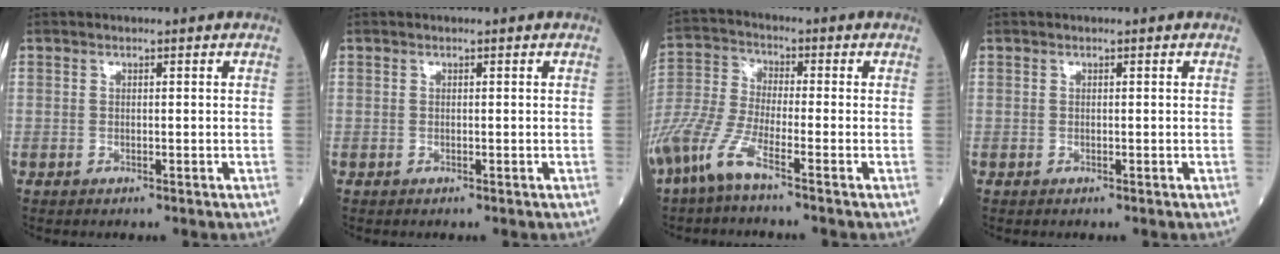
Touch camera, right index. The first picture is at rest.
{"total": 0.0}
{"total": 9.3, "force": [-6.0, 1.0, 7.0], "torque": [-0.171, -0.021, -0.132]}
{"total": 0.0}